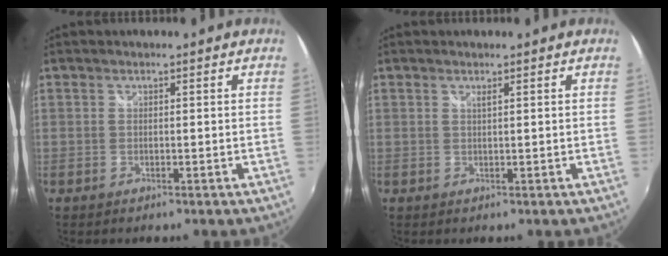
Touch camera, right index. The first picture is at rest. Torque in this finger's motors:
{"motor_torque": [0.11, 0.13, 0.07, 0.02]}